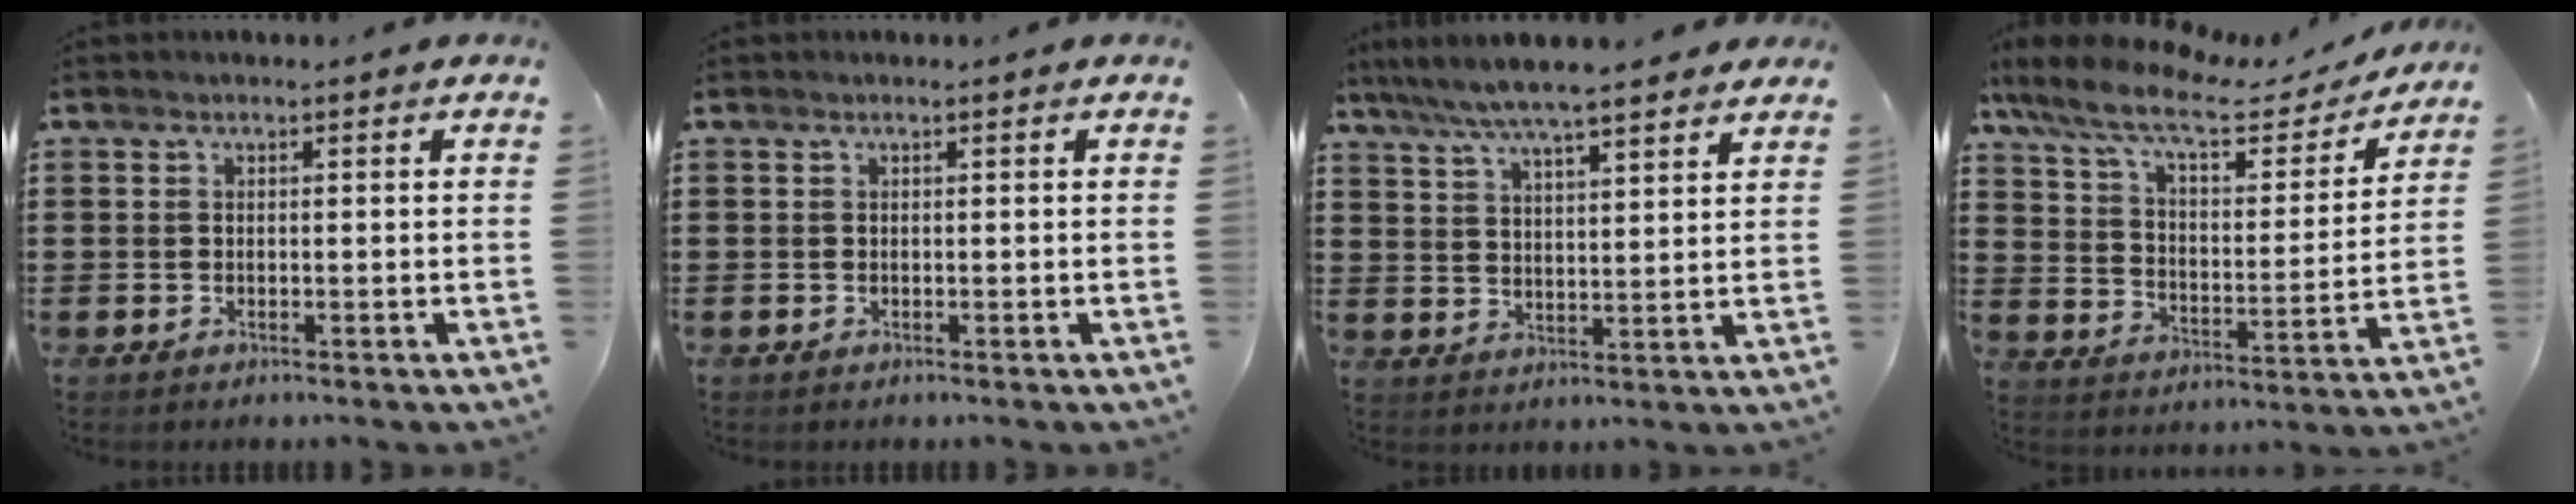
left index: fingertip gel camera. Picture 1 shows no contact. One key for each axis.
{"total": 0.0}
{"total": 6.2, "fx": 5.5, "fy": 0.4, "fz": 2.8, "tx": -0.074, "ty": -0.018, "tz": 0.095}
{"total": 10.6, "fx": 8.0, "fy": 2.7, "fz": 6.5, "tx": -0.151, "ty": -0.031, "tz": 0.136}